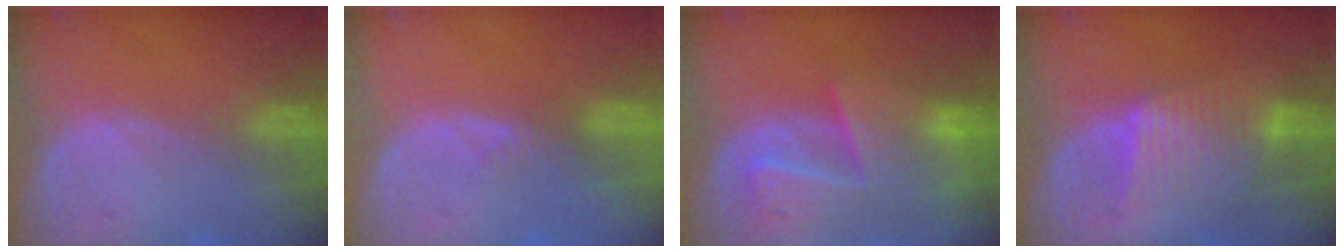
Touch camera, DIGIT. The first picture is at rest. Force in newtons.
{"total": 1.6, "press": 1.4, "slide": 0.9}
{"total": 9.9, "press": 8.6, "slide": 5.0}
{"total": 6.5, "press": 6.4, "slide": 0.4}